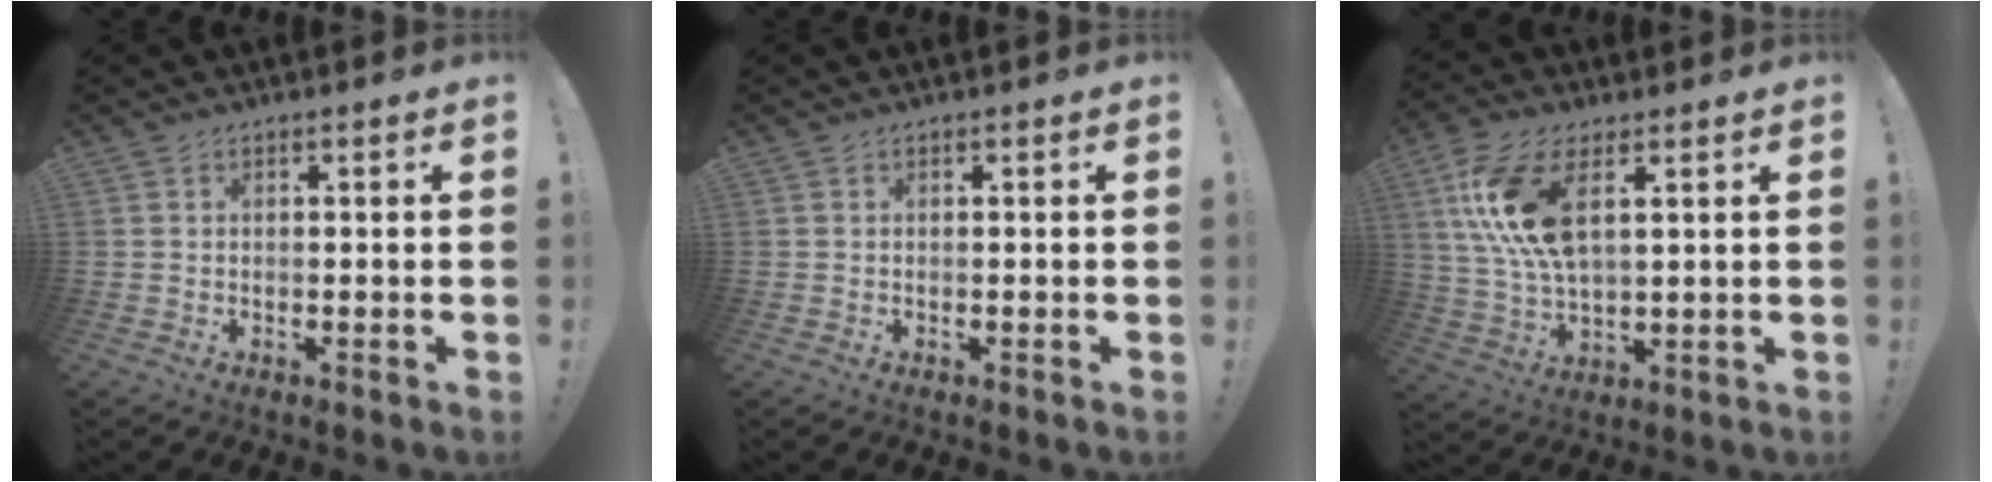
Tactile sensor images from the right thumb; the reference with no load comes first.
{"total": 0.0}
{"total": 14.7, "force": [5.5, 6.9, 11.8], "torque": [-0.255, -0.018, 0.099]}